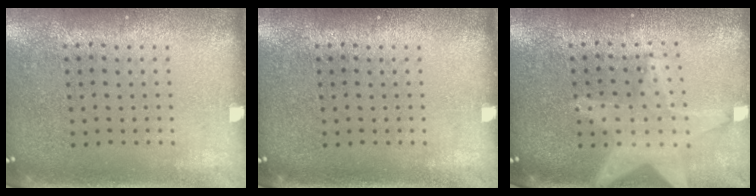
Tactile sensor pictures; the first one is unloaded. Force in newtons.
{"total": 0.0}
{"total": 2.2, "press": 1.8, "slide": 1.2}